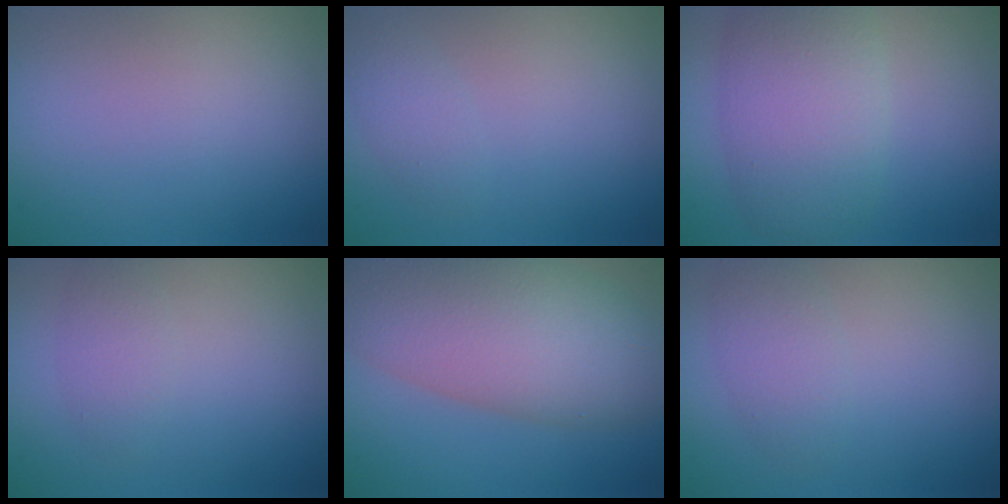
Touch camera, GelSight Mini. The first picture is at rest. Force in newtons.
{"total": 1.5, "press": 1.5, "slide": 0.1}
{"total": 7.0, "press": 7.0, "slide": 0.2}
{"total": 1.8, "press": 1.8, "slide": 0.2}
{"total": 10.6, "press": 10.6, "slide": 0.3}
{"total": 2.4, "press": 2.4, "slide": 0.1}